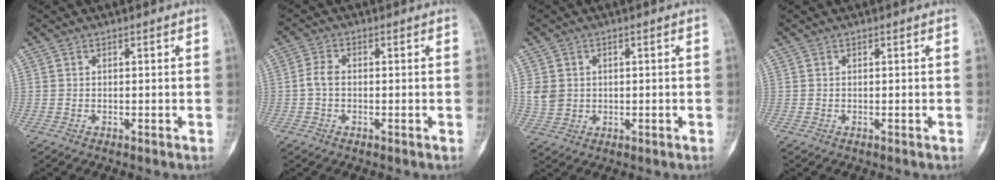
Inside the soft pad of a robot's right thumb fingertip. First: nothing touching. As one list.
[{"total": 2.7, "force": [-0.4, 1.7, 2.1], "torque": [-0.041, 0.006, -0.015]}, {"total": 4.8, "force": [0.6, 4.2, 2.3], "torque": [-0.028, 0.001, 0.017]}, {"total": 0.0}]